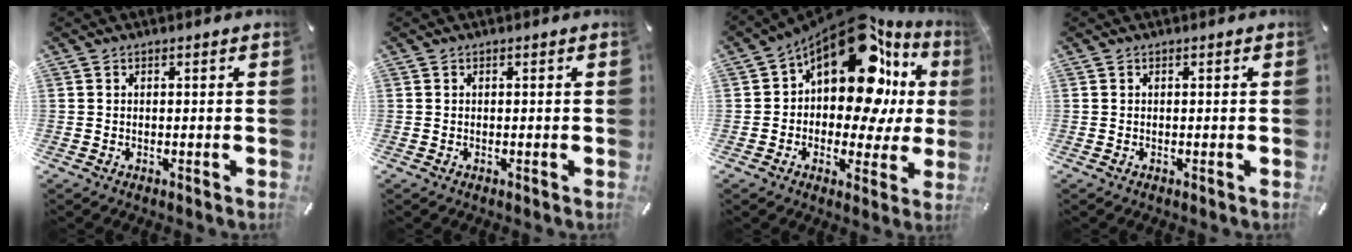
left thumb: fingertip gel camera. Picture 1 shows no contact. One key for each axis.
{"total": 0.0}
{"total": 20.3, "fx": 8.2, "fy": 11.0, "fz": 15.1, "tx": -0.245, "ty": -0.065, "tz": 0.133}
{"total": 0.0}